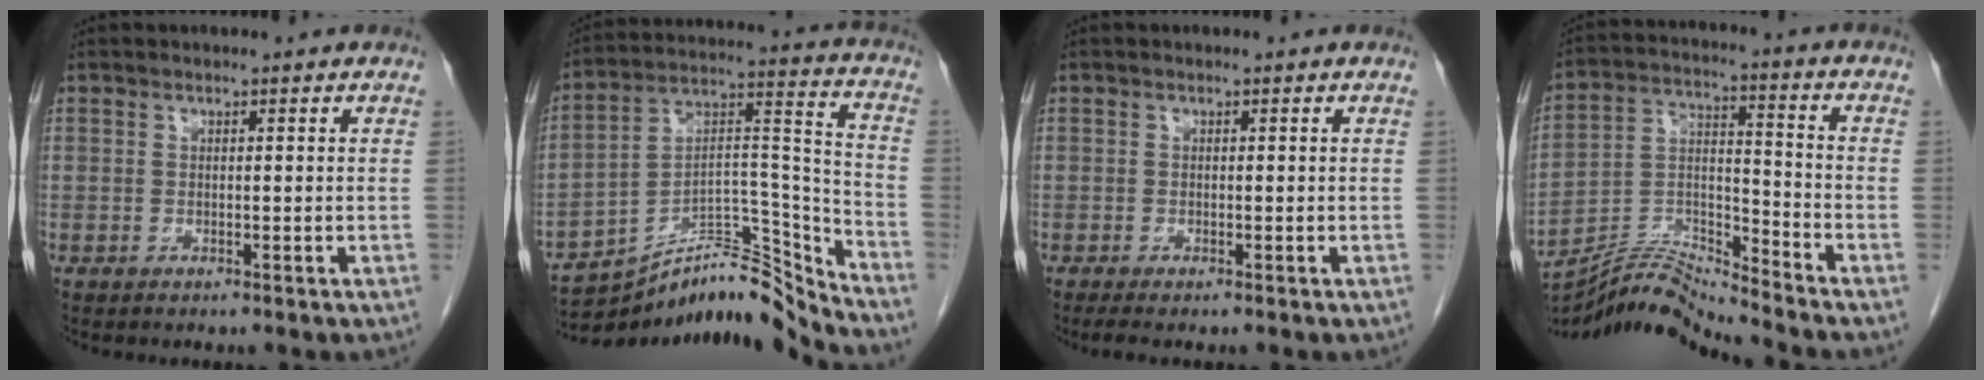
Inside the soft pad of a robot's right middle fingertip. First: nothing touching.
{"total": 15.8, "force": [-15.3, 0.1, 3.9], "torque": [-0.045, 0.065, -0.257]}
{"total": 1.8, "force": [-1.3, 0.2, 1.2], "torque": [-0.020, -0.007, -0.020]}
{"total": 11.5, "force": [-11.2, -1.8, 2.0], "torque": [-0.038, 0.027, -0.210]}